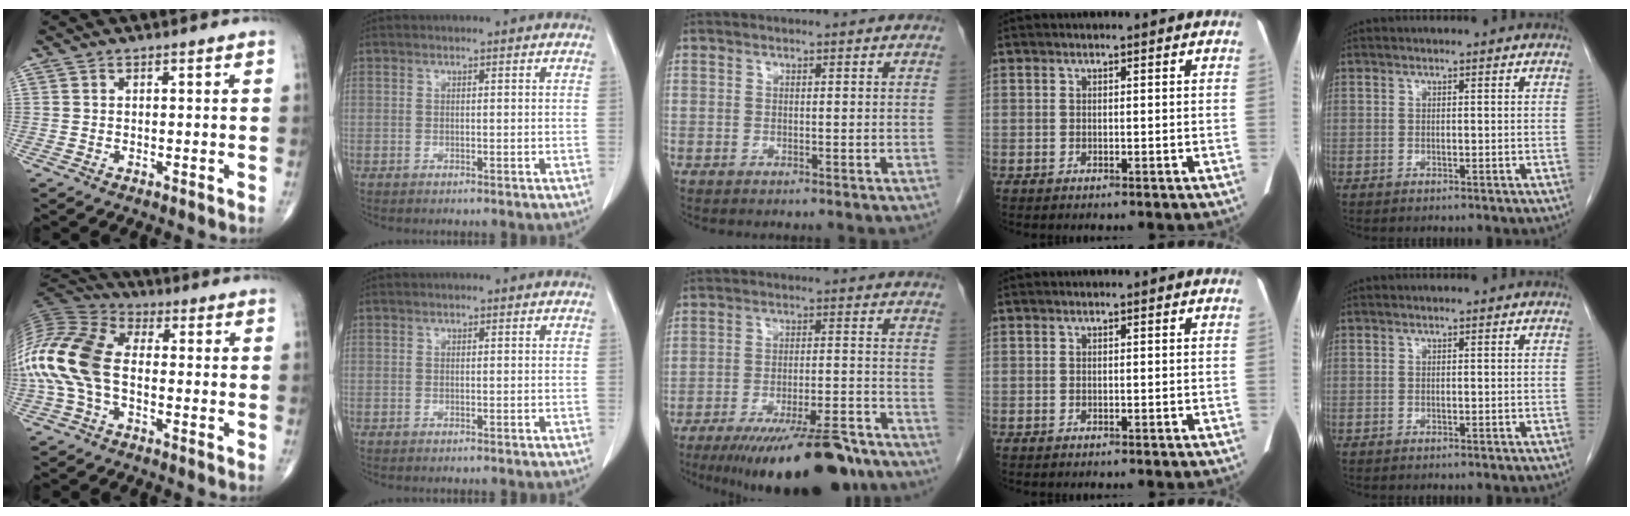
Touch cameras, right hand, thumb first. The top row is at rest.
{"thumb": {"total": 16.9, "force": [-2.0, 9.9, 13.6], "torque": [-0.305, 0.031, -0.046]}, "middle": {"total": 19.1, "force": [-15.2, 3.2, 11.2], "torque": [-0.125, -0.007, -0.223]}}